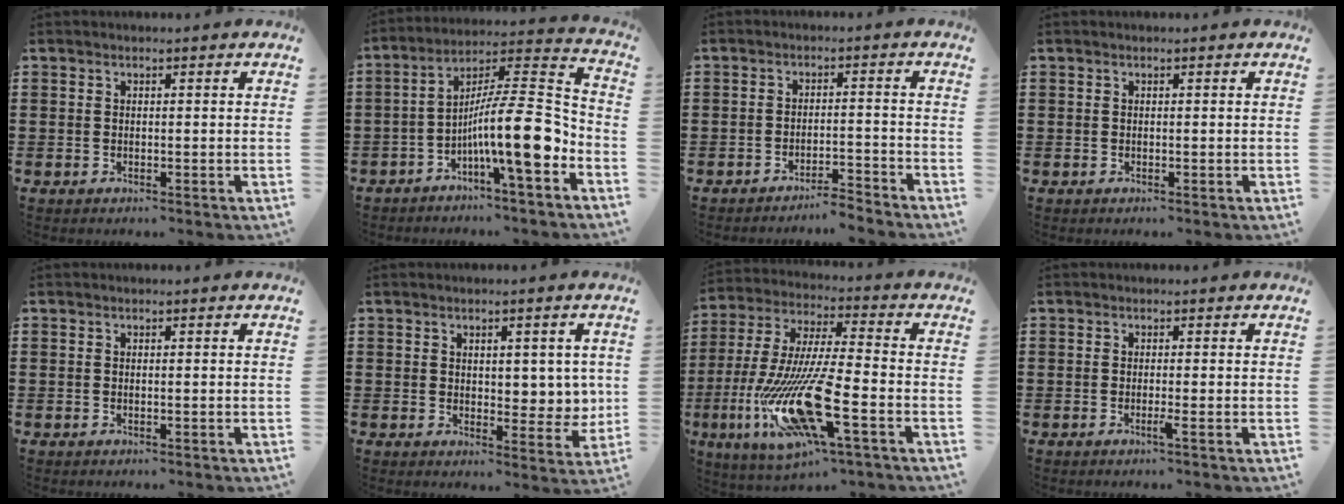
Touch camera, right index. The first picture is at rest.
{"total": 13.7, "force": [-4.7, 2.4, 12.6], "torque": [-0.215, -0.022, -0.091]}
{"total": 3.3, "force": [-3.3, -0.1, 0.1], "torque": [-0.007, -0.001, -0.070]}
{"total": 0.0}
{"total": 0.0}
{"total": 4.3, "force": [1.7, 2.9, 2.7], "torque": [-0.030, -0.003, 0.024]}
{"total": 16.9, "force": [-7.5, 3.7, 14.6], "torque": [-0.312, -0.009, -0.136]}
{"total": 1.4, "force": [-0.7, -0.3, 1.1], "torque": [-0.020, -0.007, -0.013]}